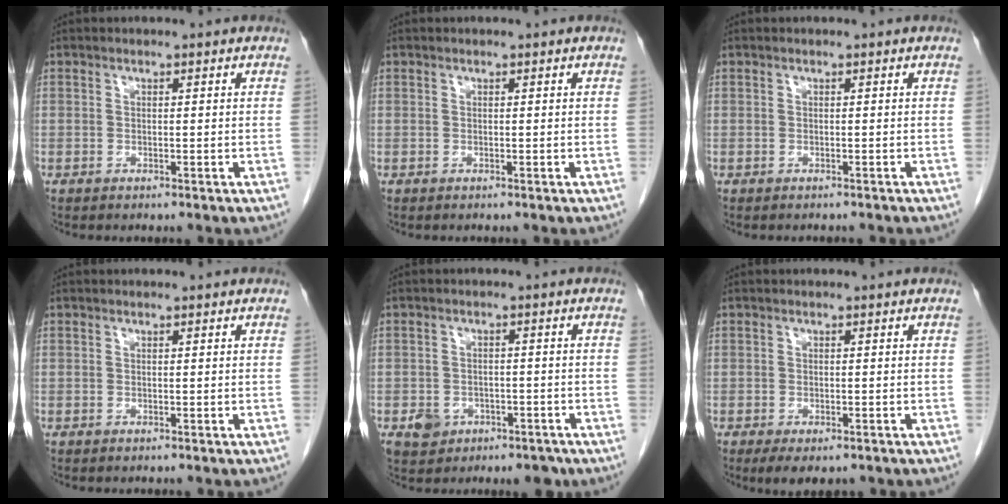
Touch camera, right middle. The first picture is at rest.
{"total": 0.5, "force": [0.3, -0.3, -0.4], "torque": [0.001, -0.001, 0.001]}
{"total": 1.9, "force": [-1.8, 0.3, 0.3], "torque": [-0.010, -0.004, -0.022]}
{"total": 0.5, "force": [0.3, -0.3, -0.4], "torque": [0.001, -0.001, 0.002]}
{"total": 5.1, "force": [-2.7, 3.9, 1.8], "torque": [-0.019, 0.007, -0.031]}
{"total": 3.5, "force": [-2.4, 1.6, 2.0], "torque": [-0.030, -0.008, -0.033]}